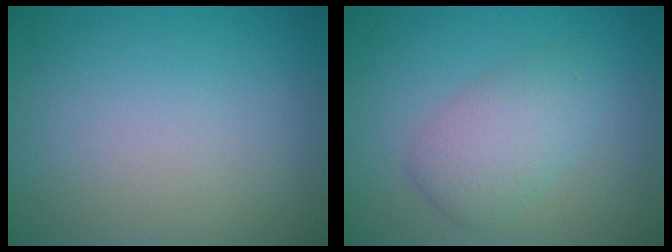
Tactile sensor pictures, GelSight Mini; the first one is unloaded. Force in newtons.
{"total": 3.5, "press": 3.5, "slide": 0.2}